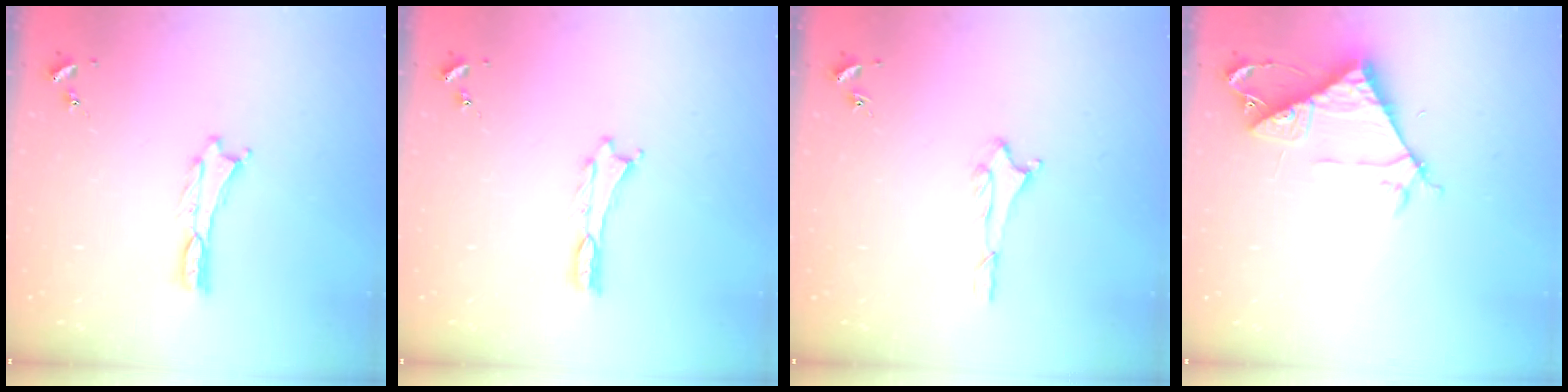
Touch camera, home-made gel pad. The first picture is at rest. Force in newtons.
{"total": 0.0}
{"total": 1.6, "press": 1.6, "slide": 0.2}
{"total": 7.6, "press": 7.6, "slide": 0.6}